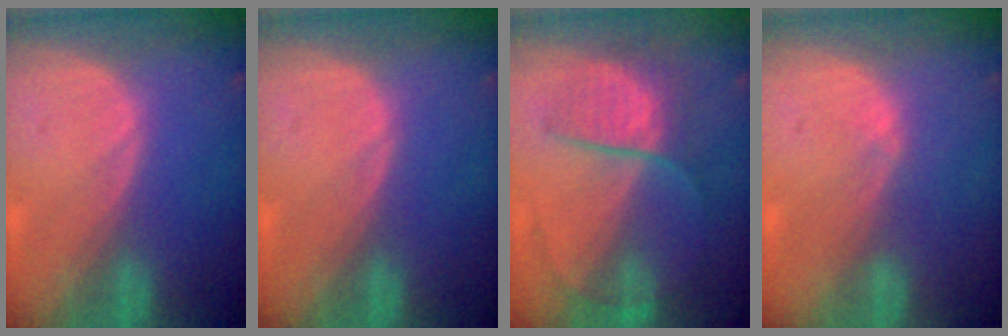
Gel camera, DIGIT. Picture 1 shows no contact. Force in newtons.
{"total": 0.0}
{"total": 6.9, "press": 6.6, "slide": 2.0}
{"total": 0.7, "press": 0.7, "slide": 0.3}